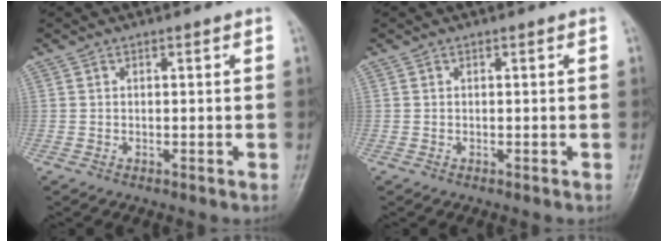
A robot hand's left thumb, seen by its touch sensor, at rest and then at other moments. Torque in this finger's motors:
{"motor_torque": [0.00, 0.00, 0.00, 0.00, 0.00]}